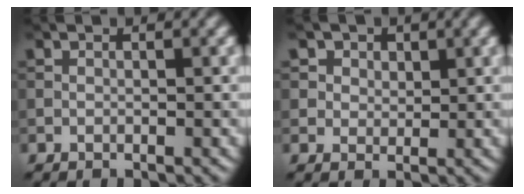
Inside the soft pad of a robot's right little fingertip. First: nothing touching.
{"total": 4.0, "force": [2.2, 3.0, 1.6], "torque": [-0.042, -0.004, 0.033]}